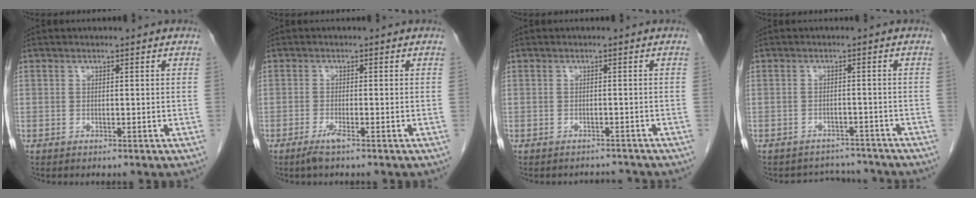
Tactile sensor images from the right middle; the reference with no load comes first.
{"total": 2.0, "force": [-1.4, -0.1, 1.5], "torque": [-0.035, -0.004, -0.028]}
{"total": 1.8, "force": [-1.7, 0.3, -0.5], "torque": [0.009, -0.005, -0.021]}
{"total": 5.8, "force": [-5.5, 1.8, -0.4], "torque": [0.006, 0.016, -0.068]}